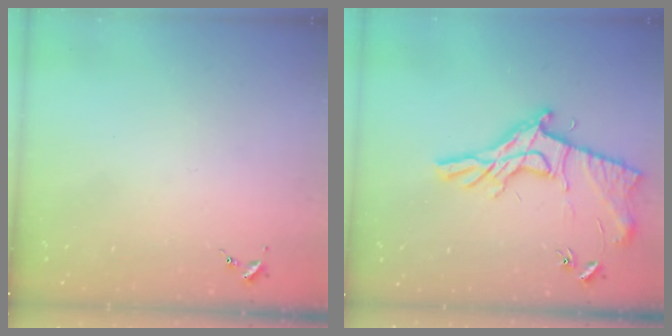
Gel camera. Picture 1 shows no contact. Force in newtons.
{"total": 15.3, "press": 15.3, "slide": 0.6}